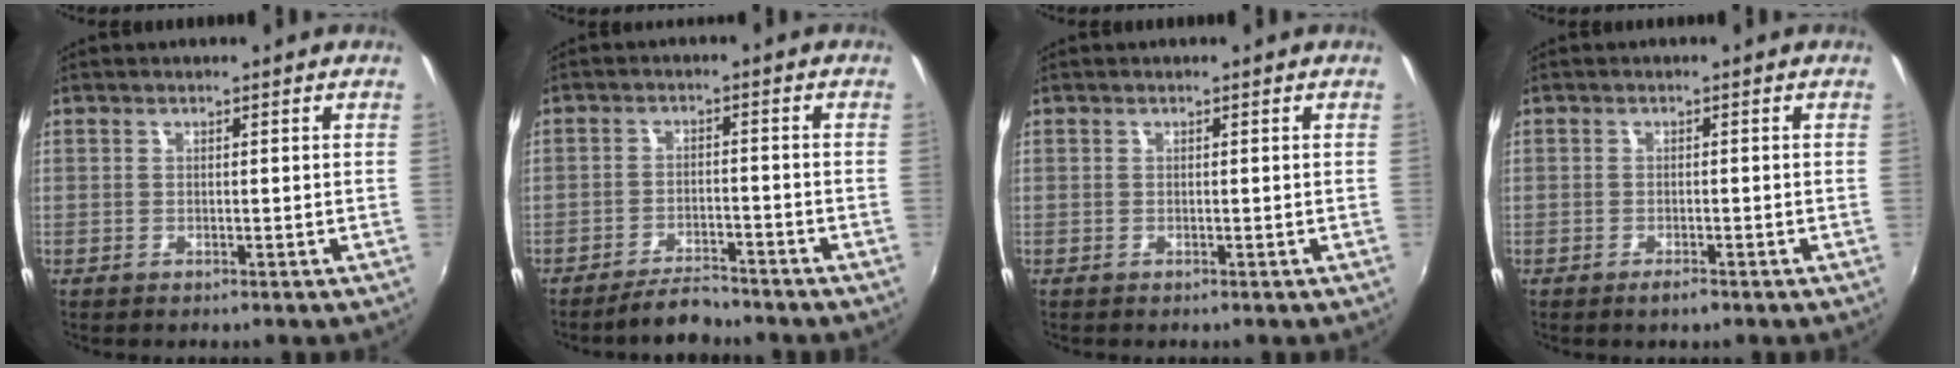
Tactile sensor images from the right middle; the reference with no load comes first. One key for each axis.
{"total": 5.0, "fx": -4.7, "fy": 0.8, "fz": 1.5, "tx": -0.046, "ty": 0.000, "tz": -0.077}
{"total": 0.0}
{"total": 1.5, "fx": -1.2, "fy": 0.4, "fz": 0.9, "tx": -0.019, "ty": -0.002, "tz": -0.023}